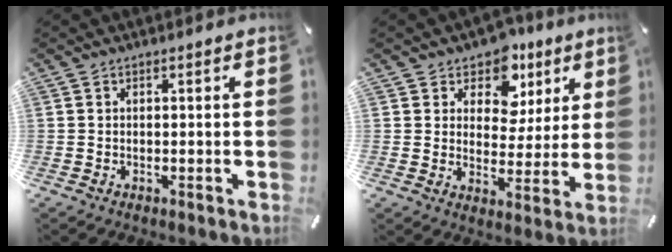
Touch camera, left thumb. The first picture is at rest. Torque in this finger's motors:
{"motor_torque": [0.22, 0.17, 0.15, 0.09, 0.03]}